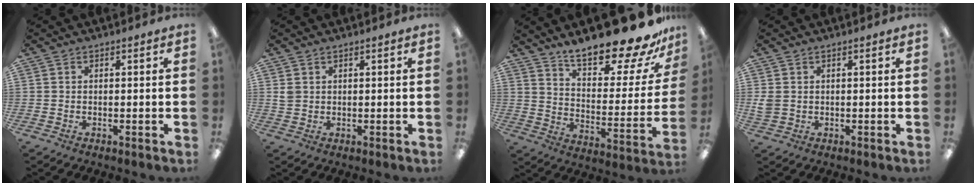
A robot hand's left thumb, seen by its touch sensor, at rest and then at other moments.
{"total": 1.7, "force": [0.9, 1.2, 0.8], "torque": [-0.019, 0.002, 0.016]}
{"total": 21.6, "force": [17.8, 5.9, 10.6], "torque": [-0.151, -0.128, 0.296]}
{"total": 2.4, "force": [0.5, 2.0, 1.2], "torque": [-0.024, 0.003, 0.010]}